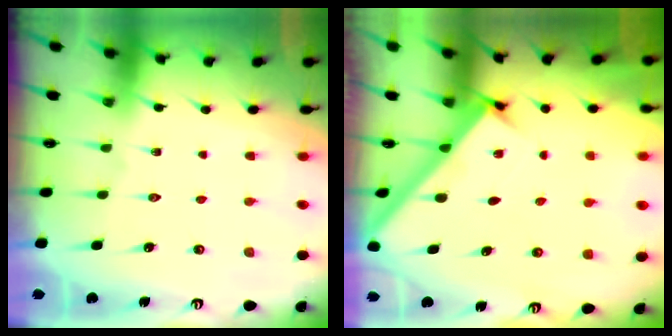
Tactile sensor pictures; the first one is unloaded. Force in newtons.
{"total": 2.7, "press": 2.7, "slide": 0.4}